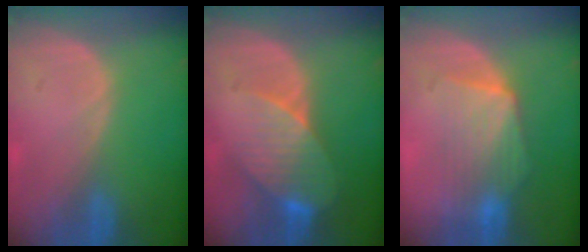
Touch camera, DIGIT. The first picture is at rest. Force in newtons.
{"total": 8.3, "press": 7.3, "slide": 3.9}
{"total": 7.3, "press": 7.1, "slide": 1.6}